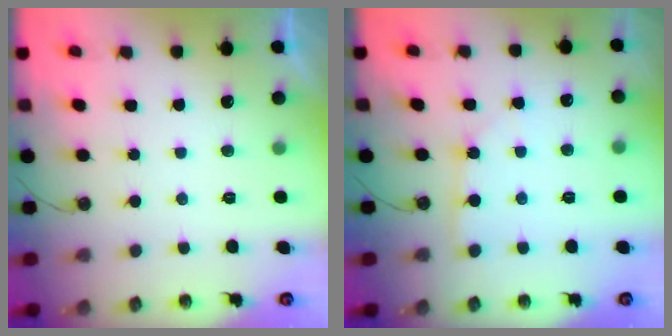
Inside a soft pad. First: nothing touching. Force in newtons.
{"total": 1.9, "press": 1.8, "slide": 0.2}